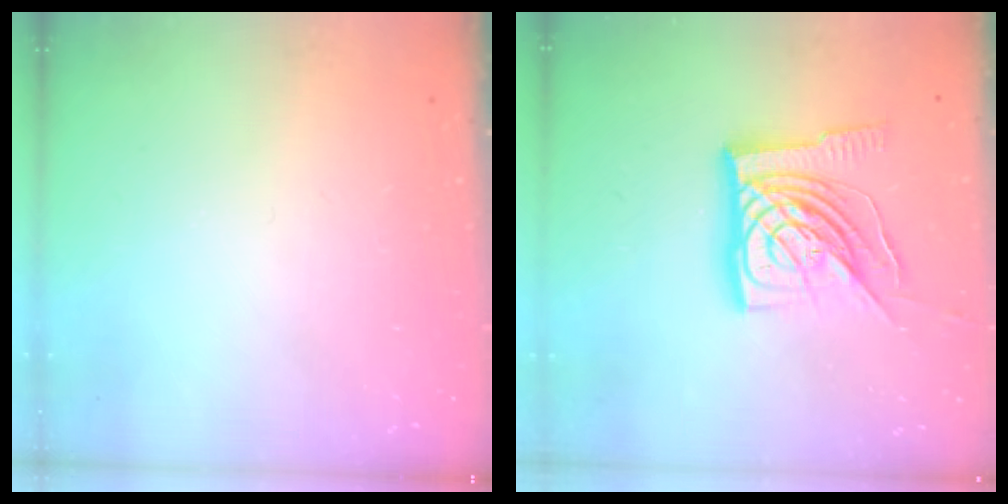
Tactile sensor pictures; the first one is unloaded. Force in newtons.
{"total": 21.1, "press": 21.0, "slide": 2.2}